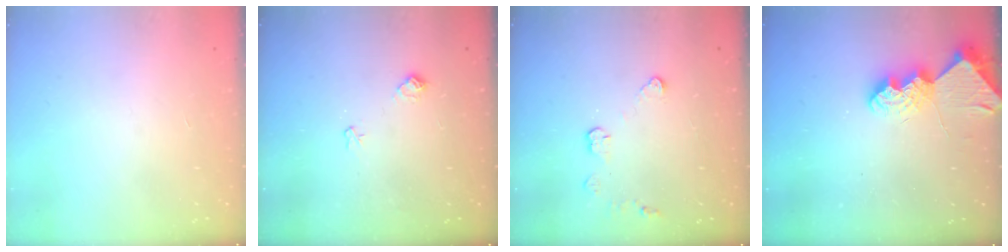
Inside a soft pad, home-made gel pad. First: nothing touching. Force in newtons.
{"total": 7.8, "press": 7.8, "slide": 0.8}
{"total": 4.5, "press": 4.5, "slide": 0.6}
{"total": 9.1, "press": 9.0, "slide": 0.7}